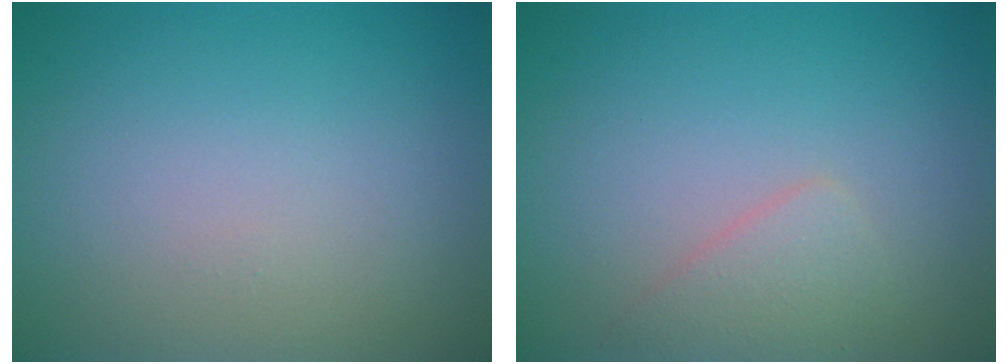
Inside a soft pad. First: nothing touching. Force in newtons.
{"total": 1.8, "press": 1.8, "slide": 0.1}